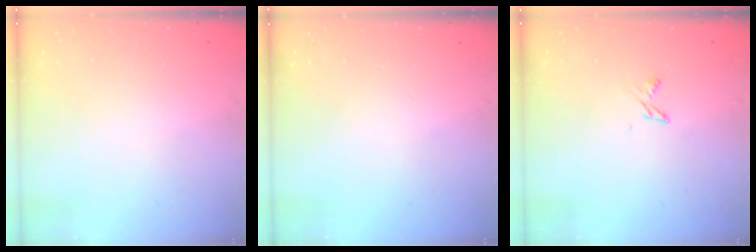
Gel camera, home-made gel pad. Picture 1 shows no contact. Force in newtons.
{"total": 0.0}
{"total": 2.5, "press": 2.5, "slide": 0.5}